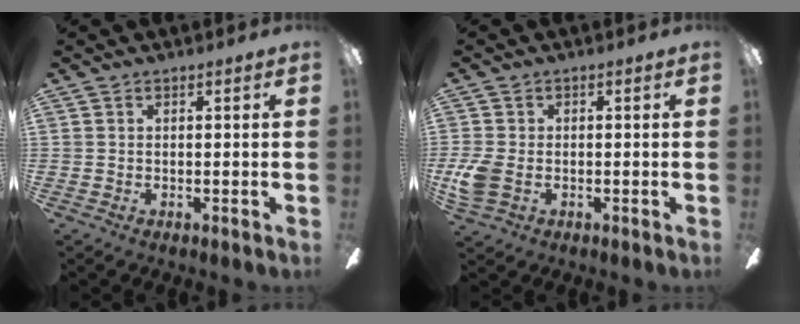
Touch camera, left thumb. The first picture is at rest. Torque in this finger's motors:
{"motor_torque": [-0.36, 0.45, -0.07, 0.11, 0.04]}